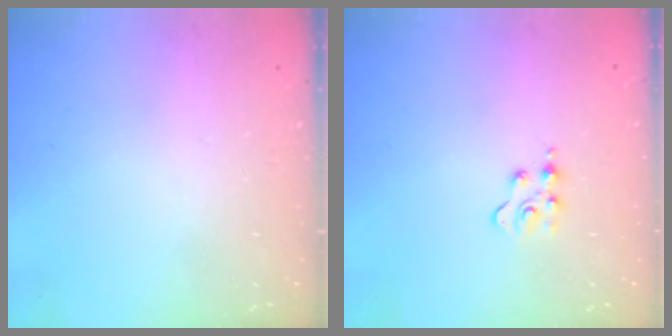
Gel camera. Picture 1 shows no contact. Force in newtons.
{"total": 3.0, "press": 3.0, "slide": 0.4}